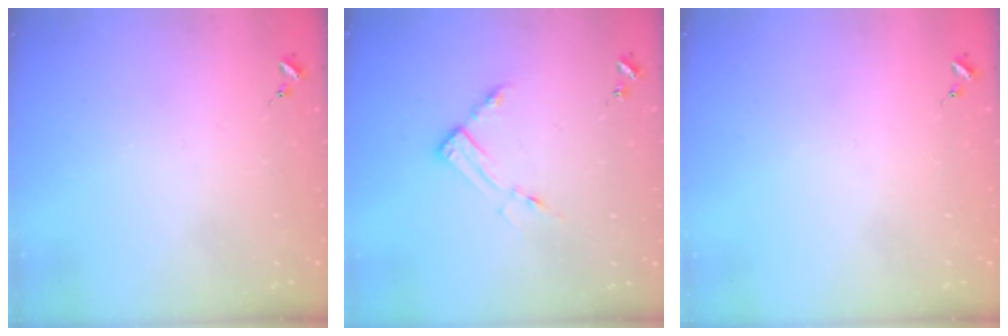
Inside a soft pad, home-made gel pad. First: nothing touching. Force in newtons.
{"total": 7.4, "press": 7.4, "slide": 0.6}
{"total": 0.0}